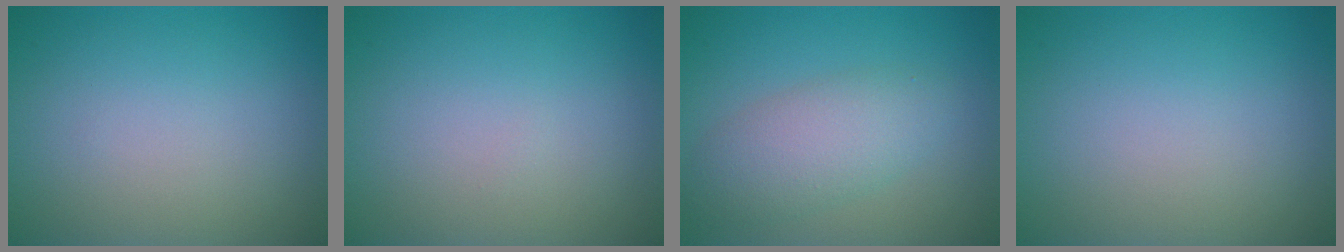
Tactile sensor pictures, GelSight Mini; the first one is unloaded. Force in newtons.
{"total": 0.0}
{"total": 4.2, "press": 4.2, "slide": 0.2}
{"total": 0.0}